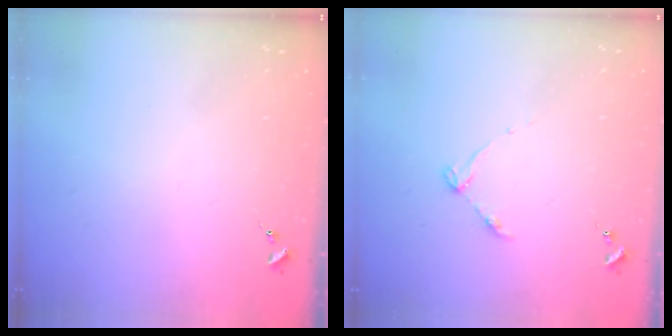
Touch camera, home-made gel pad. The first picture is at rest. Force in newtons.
{"total": 4.0, "press": 4.0, "slide": 0.5}